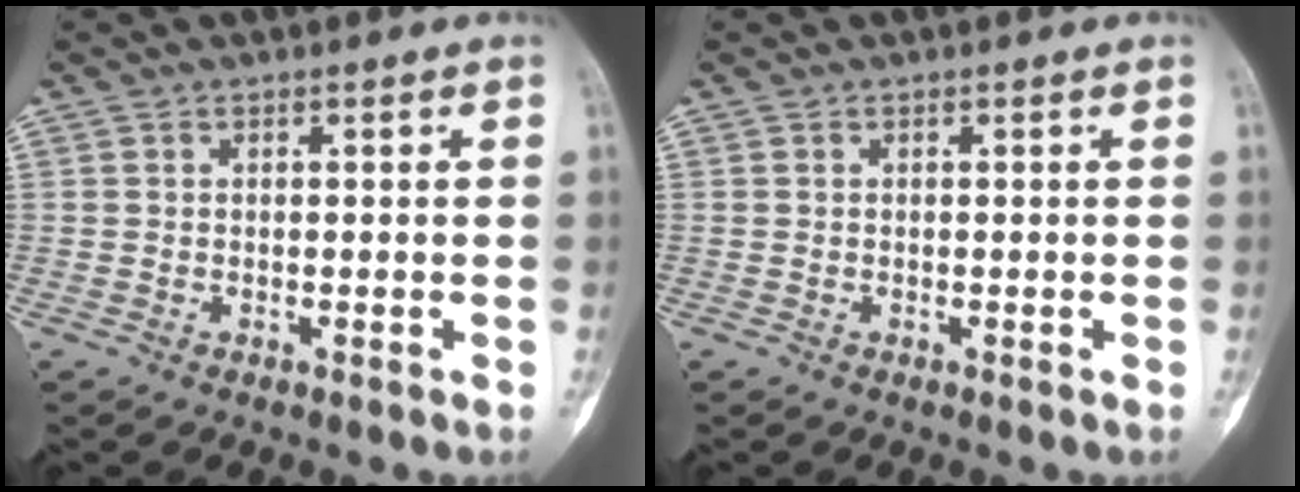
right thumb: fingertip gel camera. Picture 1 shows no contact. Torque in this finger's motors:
{"motor_torque": [0.02, 0.04, 0.00, 0.00, 0.00]}